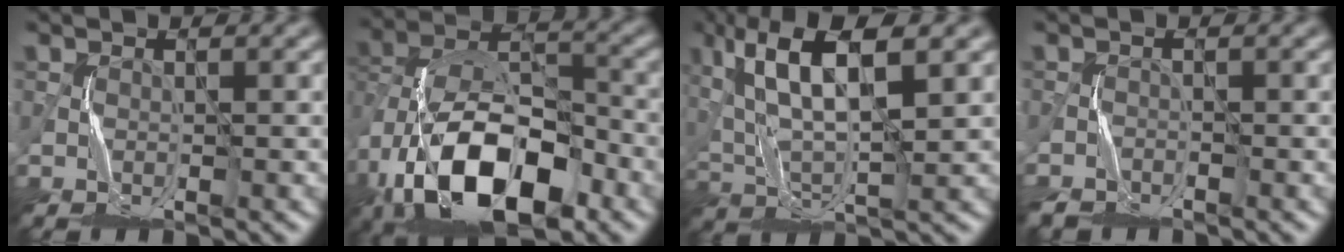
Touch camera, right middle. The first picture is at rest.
{"total": 14.1, "force": [-6.2, 7.6, 10.0], "torque": [-0.172, -0.011, -0.113]}
{"total": 9.2, "force": [3.9, 2.5, 7.9], "torque": [-0.159, 0.011, 0.080]}
{"total": 2.0, "force": [-1.9, 0.5, 0.0], "torque": [0.003, -0.011, -0.044]}